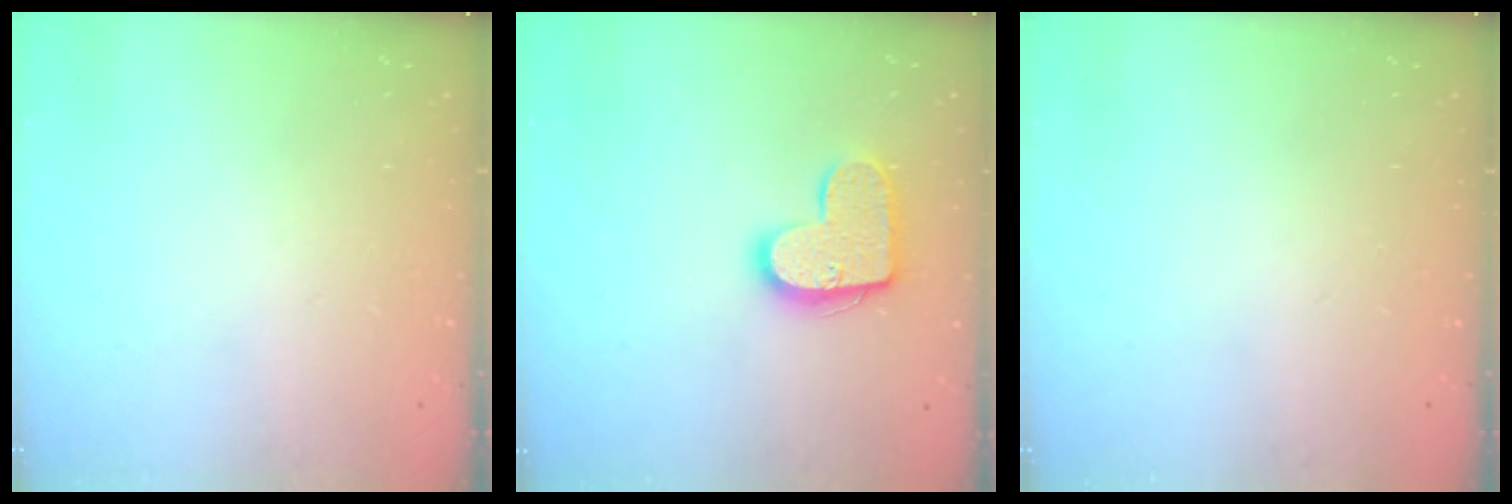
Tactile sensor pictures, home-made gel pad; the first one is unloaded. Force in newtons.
{"total": 13.8, "press": 13.8, "slide": 0.7}
{"total": 0.0}